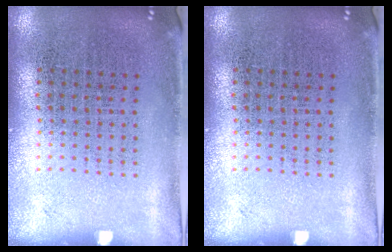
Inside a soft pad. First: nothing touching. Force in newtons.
{"total": 0.0}